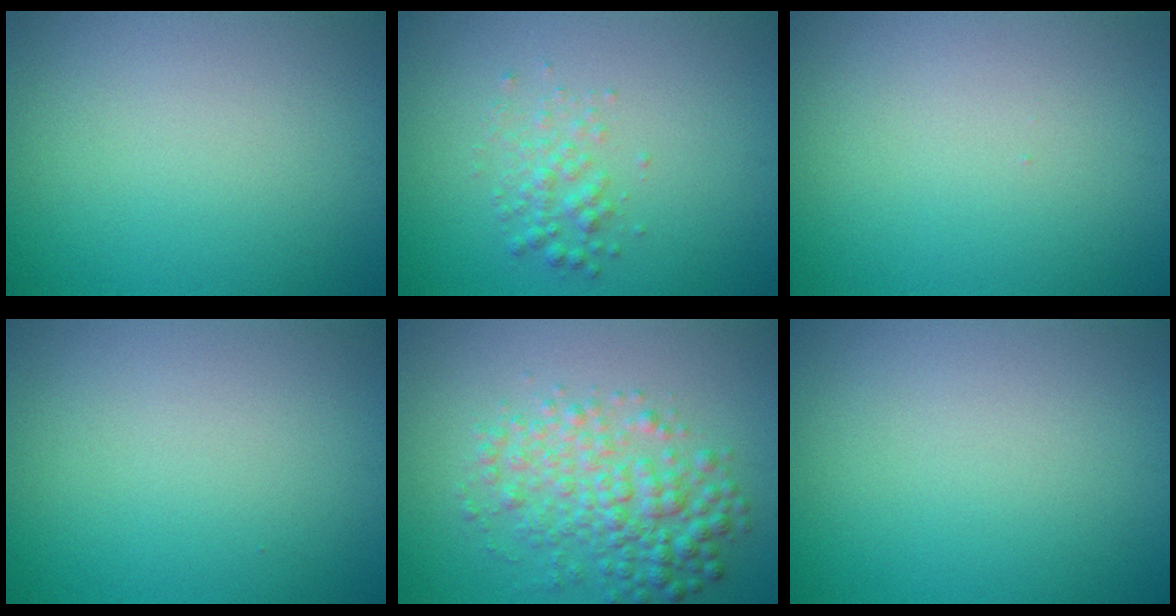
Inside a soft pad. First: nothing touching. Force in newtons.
{"total": 1.9, "press": 1.9, "slide": 0.0}
{"total": 0.0}
{"total": 0.0}
{"total": 4.8, "press": 4.8, "slide": 0.0}
{"total": 0.0}